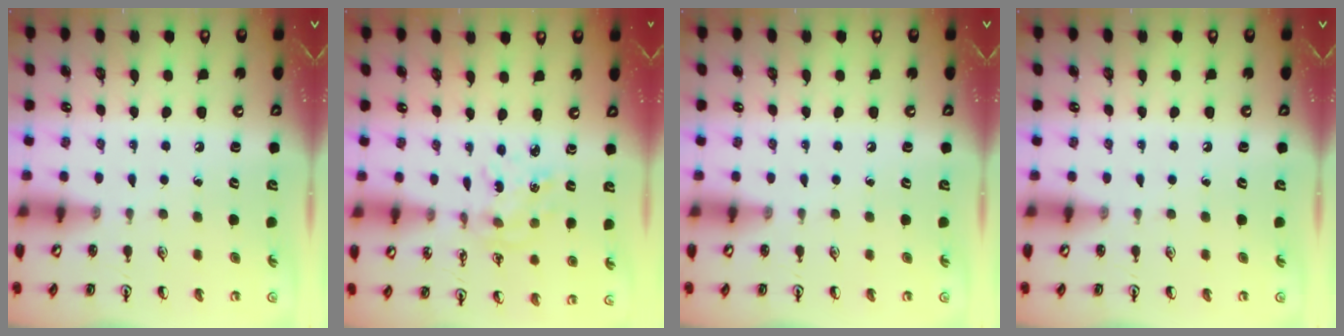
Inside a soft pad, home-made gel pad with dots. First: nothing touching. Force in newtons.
{"total": 2.3, "press": 2.3, "slide": 0.2}
{"total": 0.0}
{"total": 0.0}